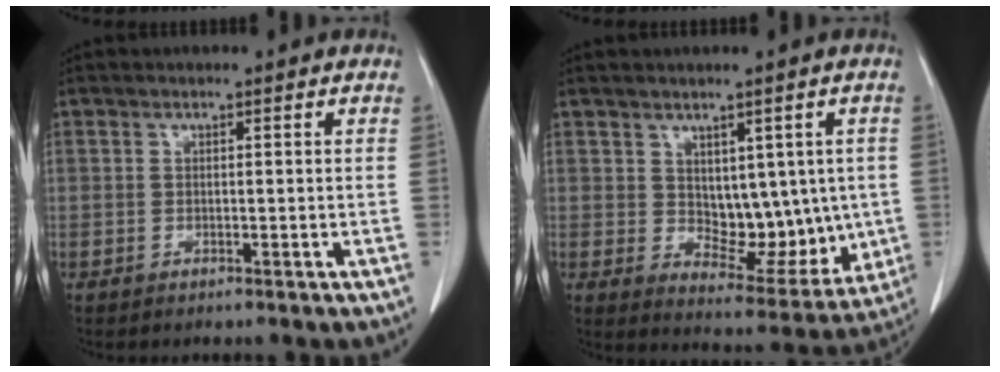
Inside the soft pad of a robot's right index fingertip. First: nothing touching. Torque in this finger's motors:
{"motor_torque": [0.03, 0.14, 0.05, 0.01]}